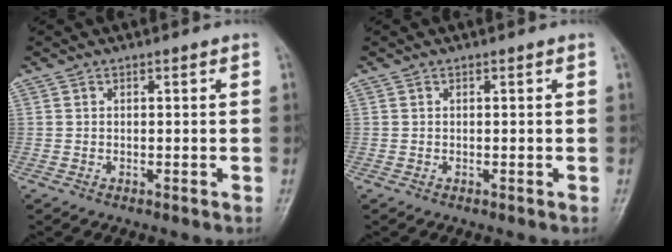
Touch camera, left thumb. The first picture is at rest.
{"total": 0.0}